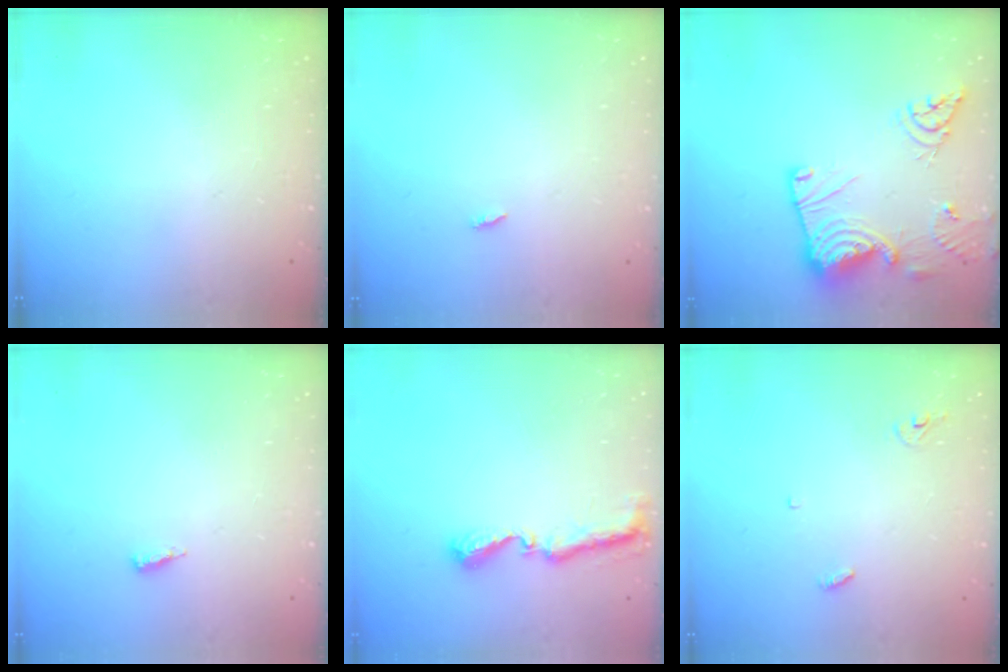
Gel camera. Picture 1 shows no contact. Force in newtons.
{"total": 1.8, "press": 1.8, "slide": 0.2}
{"total": 18.1, "press": 18.0, "slide": 1.7}
{"total": 3.9, "press": 3.6, "slide": 1.5}
{"total": 8.1, "press": 8.1, "slide": 0.5}
{"total": 3.1, "press": 3.1, "slide": 0.2}